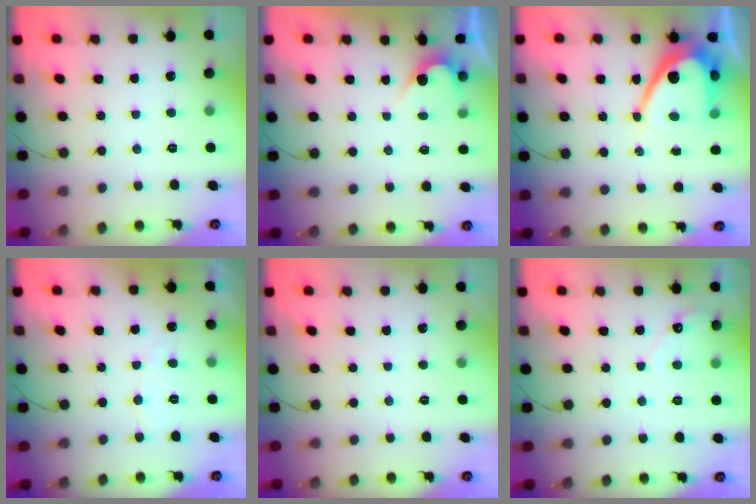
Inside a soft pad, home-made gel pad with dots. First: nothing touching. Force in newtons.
{"total": 2.4, "press": 2.4, "slide": 0.1}
{"total": 12.1, "press": 12.1, "slide": 0.8}
{"total": 2.6, "press": 2.6, "slide": 0.2}
{"total": 0.0}
{"total": 2.7, "press": 2.7, "slide": 0.2}